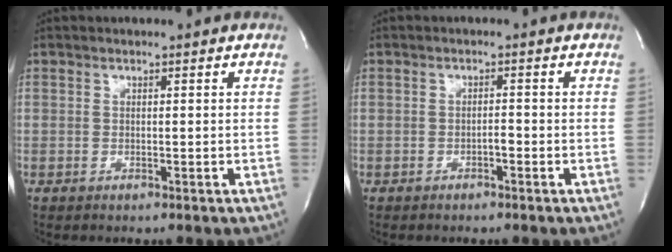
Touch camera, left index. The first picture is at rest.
{"total": 1.0, "force": [-0.6, 0.2, 0.8], "torque": [-0.012, 0.002, -0.011]}